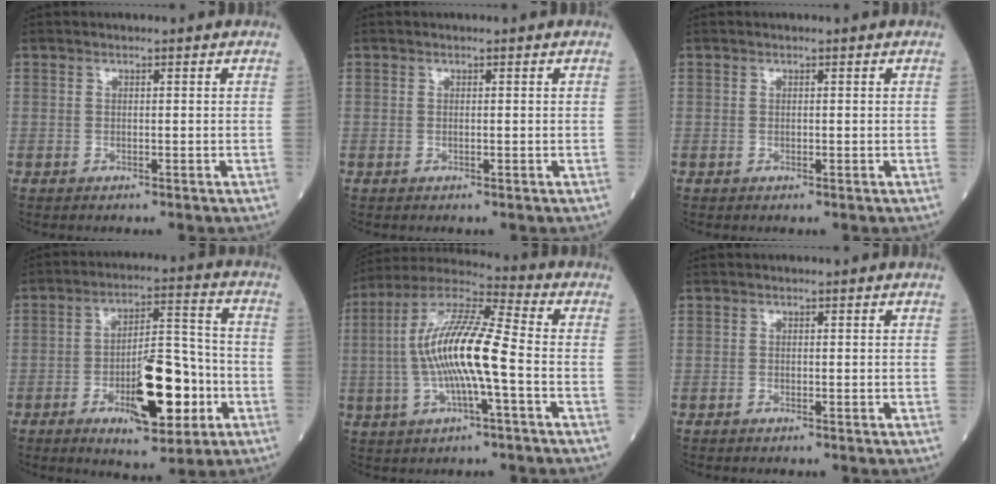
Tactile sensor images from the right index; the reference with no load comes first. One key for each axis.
{"total": 0.0}
{"total": 0.0}
{"total": 13.2, "fx": -4.6, "fy": 4.0, "fz": 11.7, "tx": -0.189, "ty": 0.007, "tz": -0.065}
{"total": 14.0, "fx": -1.6, "fy": 1.6, "fz": 13.8, "tx": -0.275, "ty": 0.013, "tz": -0.033}
{"total": 0.0}